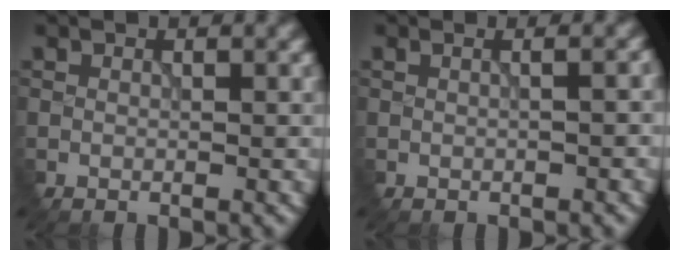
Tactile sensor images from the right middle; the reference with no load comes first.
{"total": 3.2, "force": [0.9, 1.7, 2.5], "torque": [-0.002, 0.031, -0.014]}